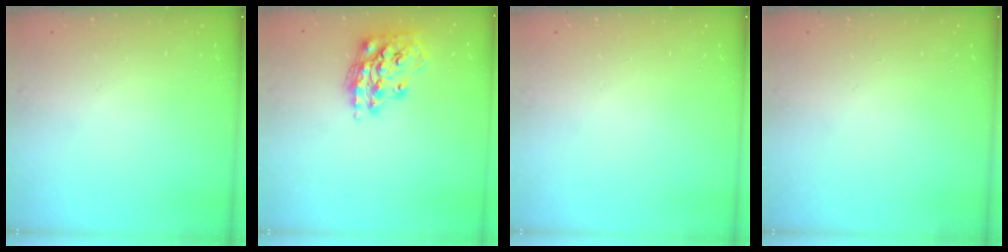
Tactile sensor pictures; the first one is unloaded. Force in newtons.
{"total": 16.3, "press": 16.2, "slide": 1.1}
{"total": 0.0}
{"total": 0.0}